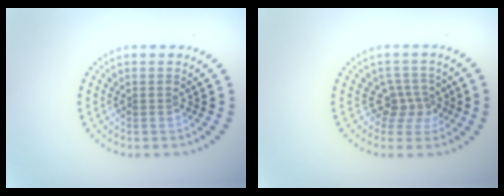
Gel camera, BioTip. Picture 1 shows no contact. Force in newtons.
{"total": 2.7, "press": 2.0, "slide": 1.8}